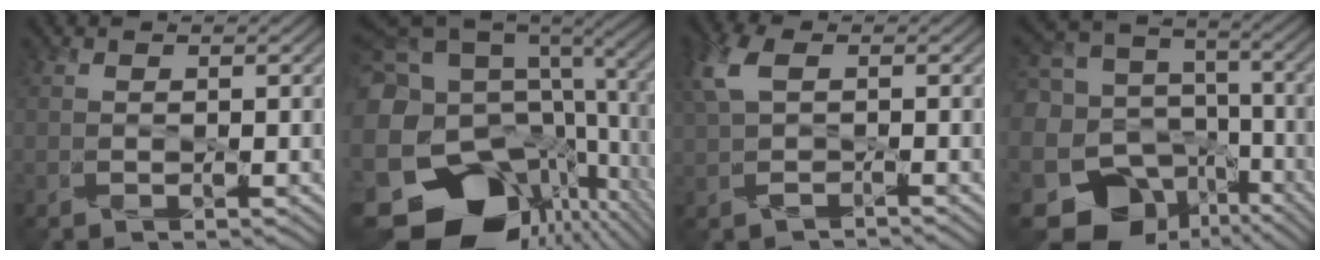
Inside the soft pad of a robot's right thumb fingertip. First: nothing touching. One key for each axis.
{"total": 23.8, "fx": -4.3, "fy": 19.3, "fz": 13.3, "tx": -0.287, "ty": -0.017, "tz": -0.089}
{"total": 4.1, "fx": 0.7, "fy": 2.2, "fz": 3.3, "tx": -0.087, "ty": 0.014, "tz": 0.009}
{"total": 18.0, "fx": -6.7, "fy": 15.1, "fz": 7.1, "tx": -0.179, "ty": -0.025, "tz": -0.112}